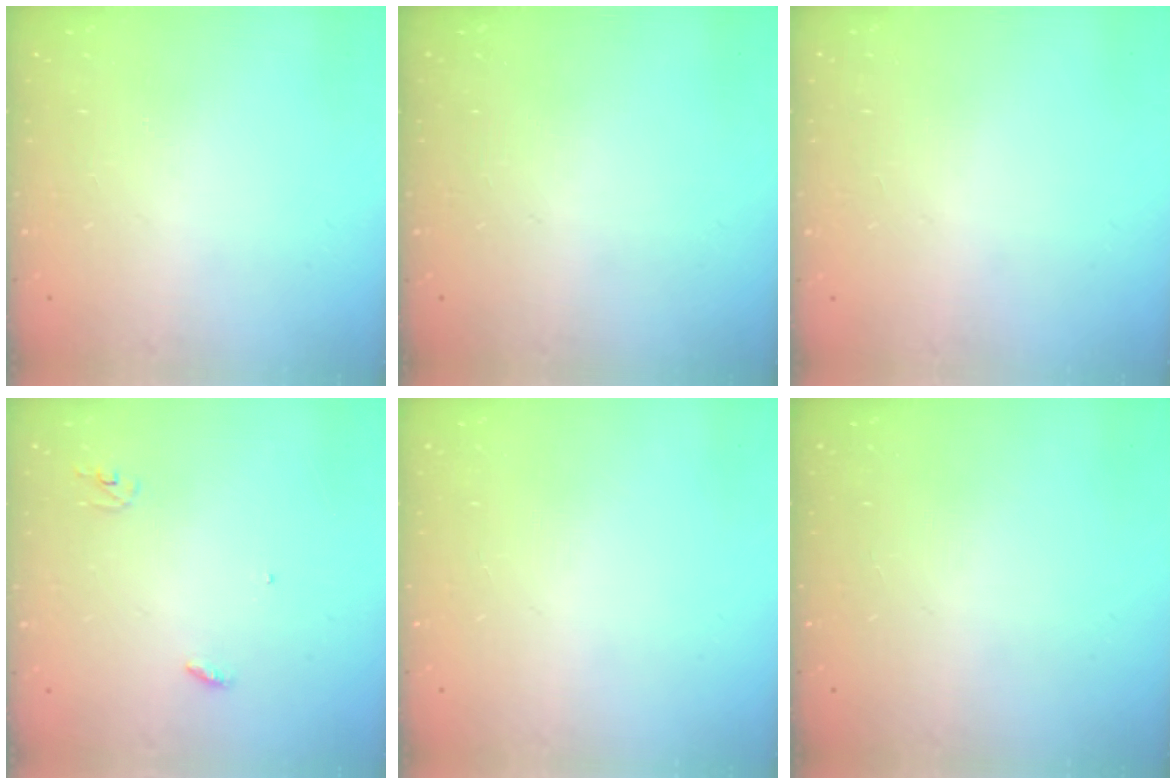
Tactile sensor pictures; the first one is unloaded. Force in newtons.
{"total": 0.0}
{"total": 1.0, "press": 0.8, "slide": 0.6}
{"total": 2.9, "press": 2.9, "slide": 0.2}
{"total": 0.0}
{"total": 0.0}